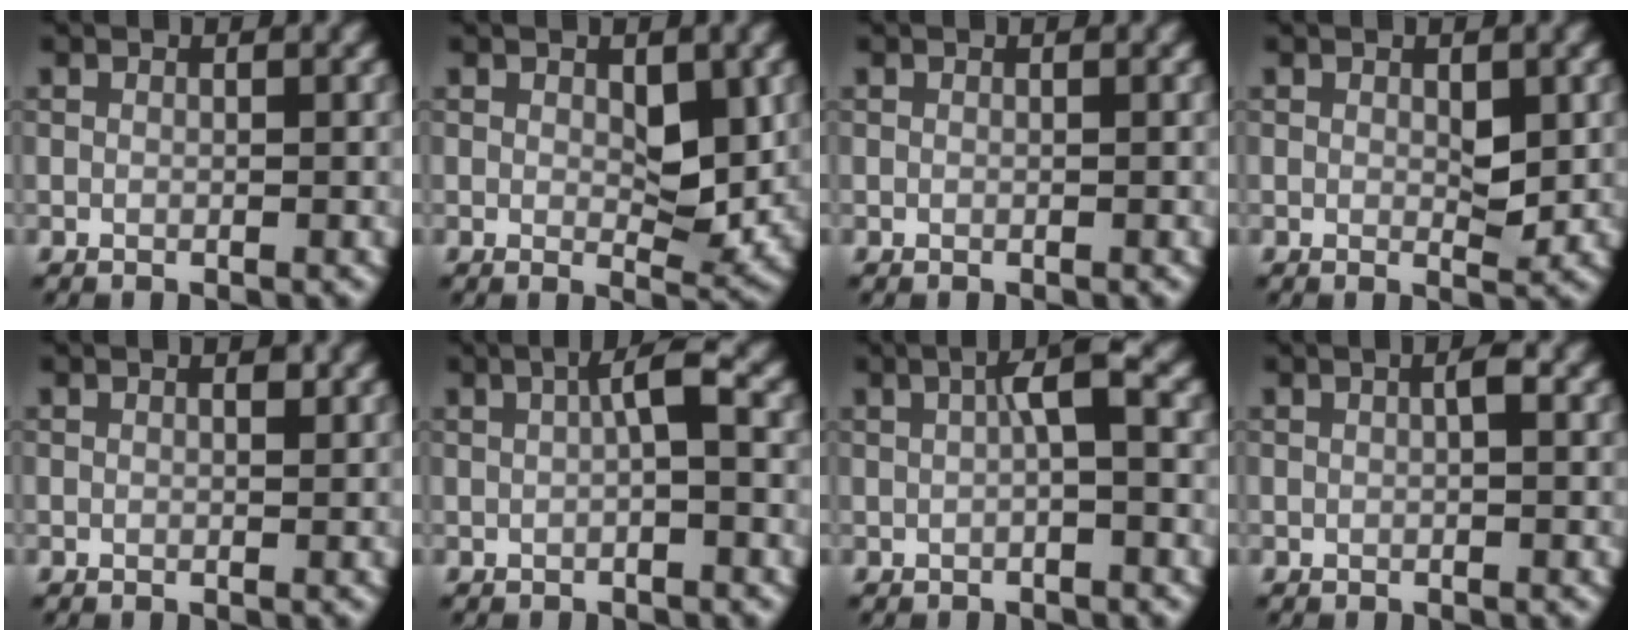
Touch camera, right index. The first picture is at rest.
{"total": 3.4, "force": [0.7, 1.6, 2.8], "torque": [-0.039, -0.011, 0.016]}
{"total": 0.0}
{"total": 1.8, "force": [0.3, 0.7, 1.6], "torque": [-0.022, -0.004, 0.007]}
{"total": 0.8, "force": [0.3, 0.2, 0.7], "torque": [-0.010, 0.001, 0.004]}
{"total": 2.4, "force": [0.3, 0.3, 2.4], "torque": [-0.040, 0.011, 0.003]}
{"total": 2.5, "force": [0.3, 0.3, 2.5], "torque": [-0.043, 0.012, 0.004]}
{"total": 1.1, "force": [0.2, 0.1, 1.1], "torque": [-0.019, 0.005, 0.003]}